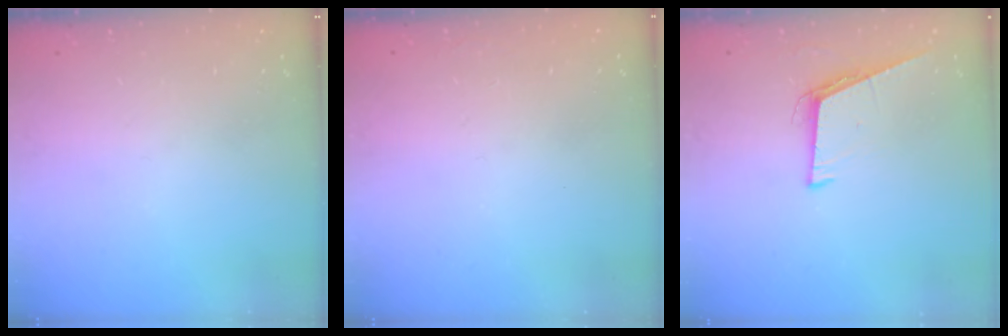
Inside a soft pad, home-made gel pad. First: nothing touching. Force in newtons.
{"total": 1.6, "press": 1.6, "slide": 0.1}
{"total": 5.7, "press": 5.1, "slide": 2.6}